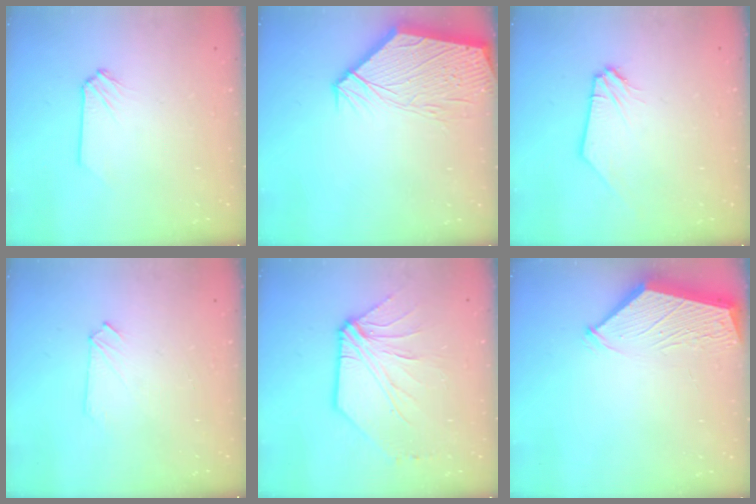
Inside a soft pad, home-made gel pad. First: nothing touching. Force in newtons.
{"total": 13.0, "press": 12.9, "slide": 1.9}
{"total": 1.2, "press": 1.2, "slide": 0.2}
{"total": 2.6, "press": 2.6, "slide": 0.6}
{"total": 7.8, "press": 7.7, "slide": 1.3}
{"total": 2.9, "press": 2.9, "slide": 0.4}